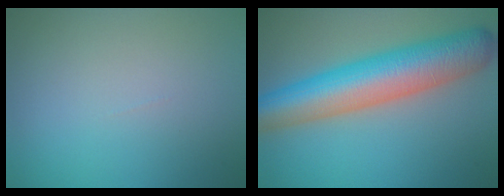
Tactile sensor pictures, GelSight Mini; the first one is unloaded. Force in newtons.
{"total": 9.6, "press": 9.6, "slide": 0.3}